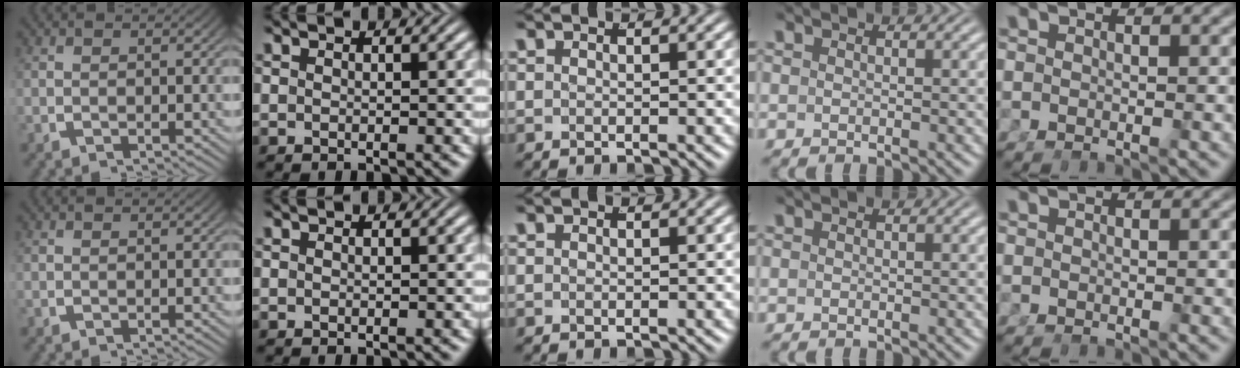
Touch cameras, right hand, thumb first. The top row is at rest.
{}